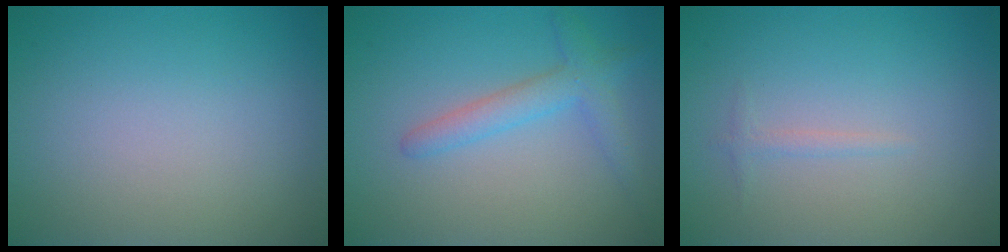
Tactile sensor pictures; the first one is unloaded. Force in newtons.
{"total": 2.8, "press": 2.8, "slide": 0.3}
{"total": 0.7, "press": 0.7, "slide": 0.0}